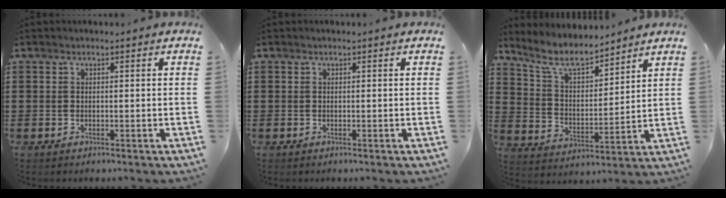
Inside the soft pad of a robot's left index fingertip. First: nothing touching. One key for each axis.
{"total": 0.0}
{"total": 8.1, "fx": 7.0, "fy": 1.8, "fz": 3.6, "tx": -0.097, "ty": -0.031, "tz": 0.125}